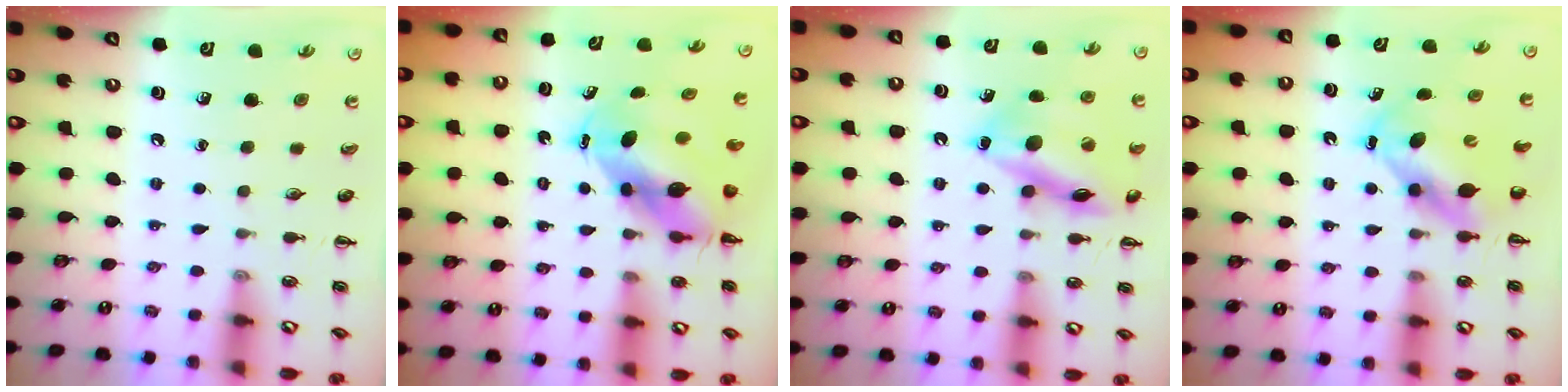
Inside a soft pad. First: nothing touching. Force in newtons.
{"total": 8.0, "press": 7.8, "slide": 1.7}
{"total": 16.7, "press": 16.6, "slide": 1.7}
{"total": 5.9, "press": 5.8, "slide": 1.1}